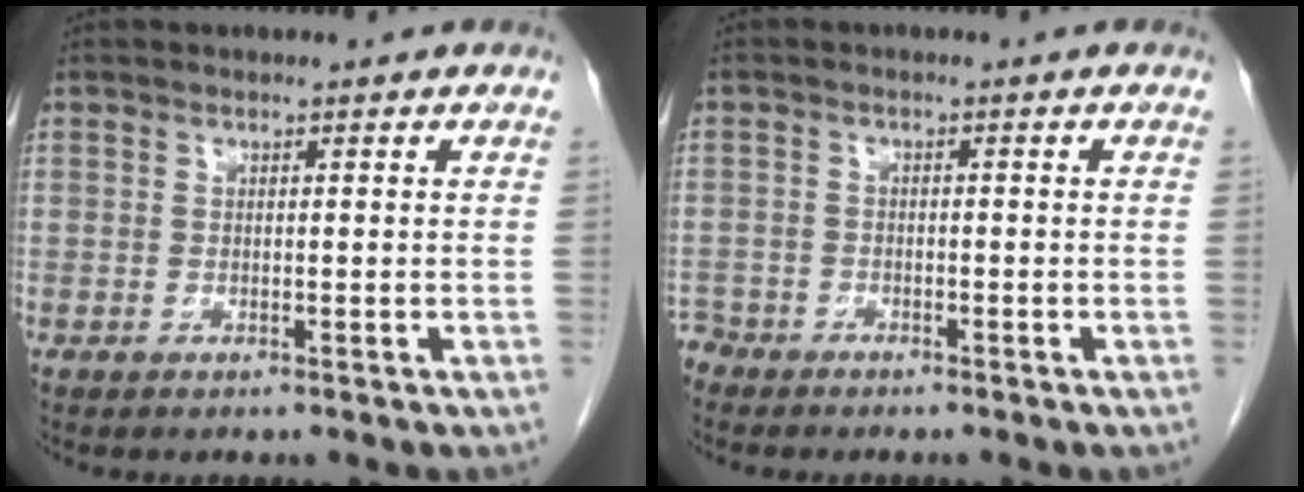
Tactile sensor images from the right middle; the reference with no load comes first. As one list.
[{"total": 3.3, "force": [-3.0, 1.3, 0.1], "torque": [0.000, -0.002, -0.056]}]